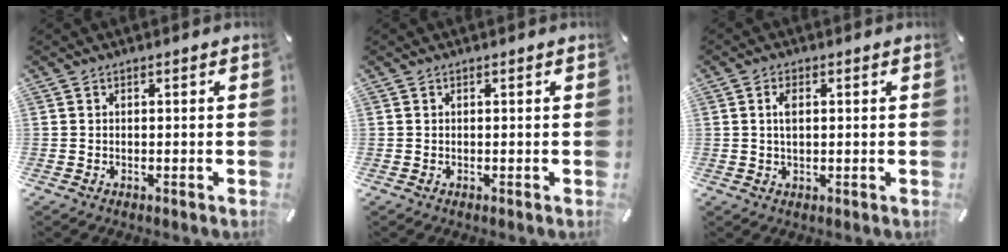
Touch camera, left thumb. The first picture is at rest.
{"total": 0.0}
{"total": 3.2, "force": [0.6, 1.7, 2.7], "torque": [-0.065, 0.005, 0.005]}